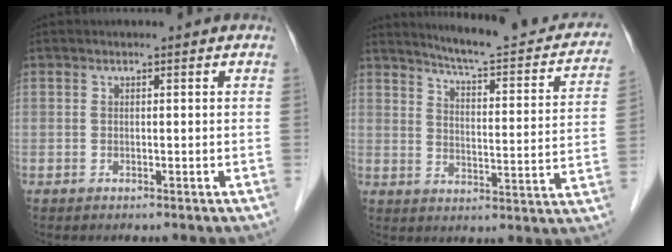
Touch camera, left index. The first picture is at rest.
{"total": 18.6, "force": [16.4, 2.7, 8.3], "torque": [-0.104, -0.030, 0.199]}